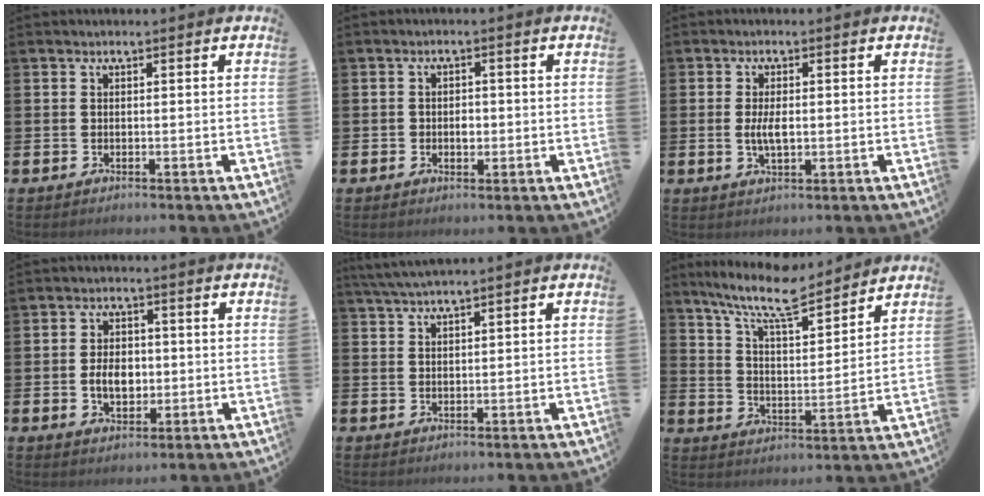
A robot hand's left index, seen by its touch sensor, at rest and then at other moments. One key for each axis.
{"total": 1.7, "fx": -0.2, "fy": 1.3, "fz": 1.0, "tx": 0.003, "ty": -0.004, "tz": -0.010}
{"total": 3.3, "fx": 0.0, "fy": 1.4, "fz": 3.0, "tx": -0.052, "ty": 0.000, "tz": -0.002}
{"total": 4.5, "fx": -0.4, "fy": 3.1, "fz": 3.2, "tx": -0.041, "ty": 0.001, "tz": -0.015}
{"total": 2.8, "fx": 2.6, "fy": -0.2, "fz": 1.2, "tx": -0.029, "ty": -0.003, "tz": 0.048}
{"total": 10.3, "fx": 9.0, "fy": 1.9, "fz": 4.7, "tx": -0.113, "ty": -0.049, "tz": 0.158}